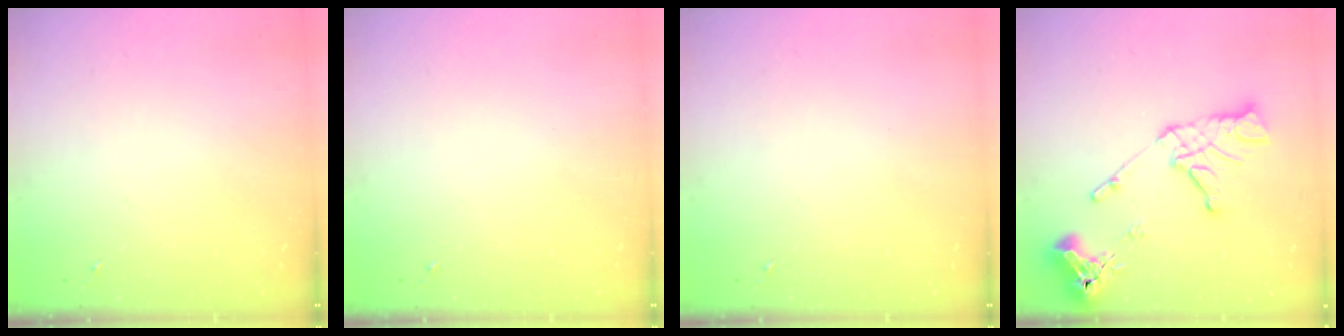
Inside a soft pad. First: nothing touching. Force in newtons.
{"total": 0.0}
{"total": 0.0}
{"total": 14.1, "press": 14.0, "slide": 1.6}